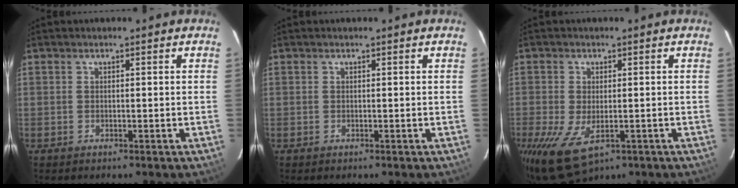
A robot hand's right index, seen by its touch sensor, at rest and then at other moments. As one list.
[{"total": 0.0}, {"total": 8.0, "force": [-3.3, 4.1, 6.0], "torque": [-0.129, -0.029, -0.052]}]